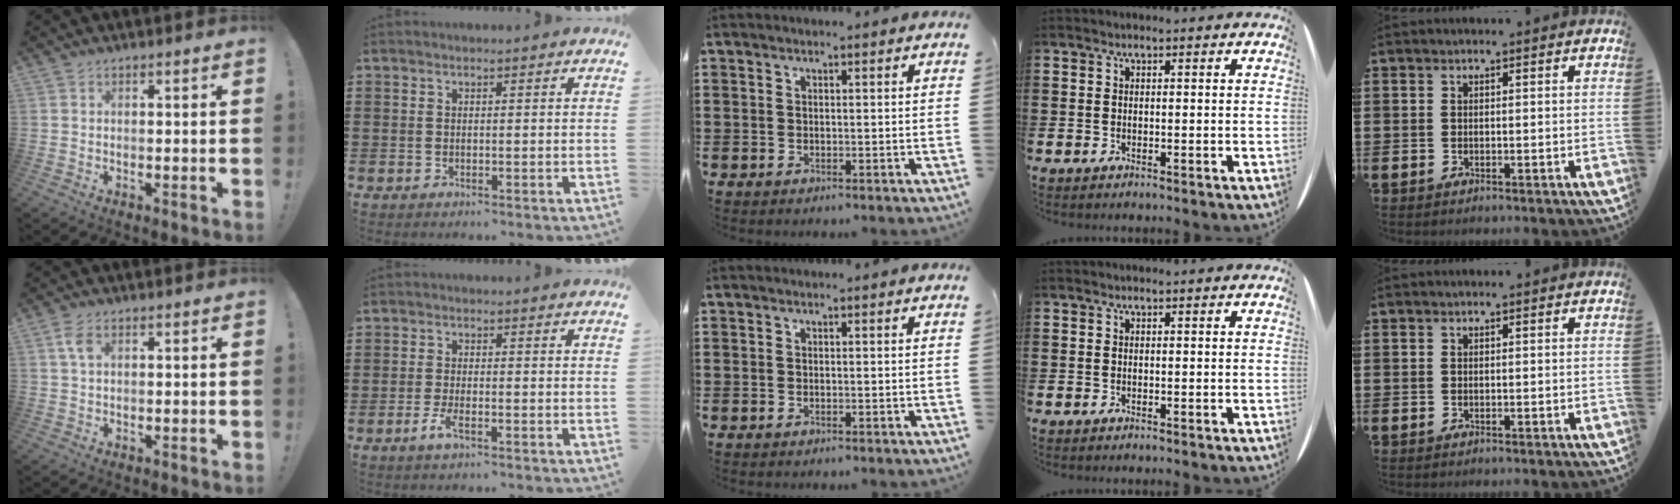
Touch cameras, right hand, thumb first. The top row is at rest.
{"thumb": {"total": 3.8, "force": [1.3, 1.9, 3.0], "torque": [-0.064, 0.006, 0.025]}, "index": {"total": 2.8, "force": [-1.4, 0.7, 2.4], "torque": [-0.061, -0.009, -0.031]}}